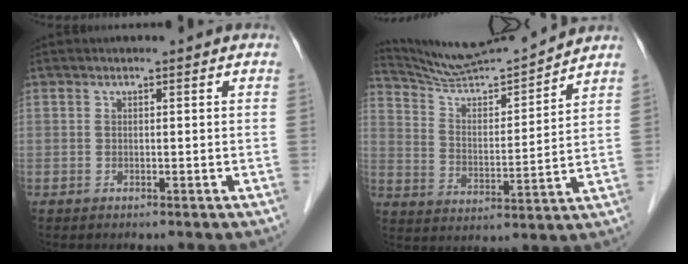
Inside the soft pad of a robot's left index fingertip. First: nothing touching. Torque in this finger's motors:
{"motor_torque": [0.08, -0.38, 0.03, 0.00]}